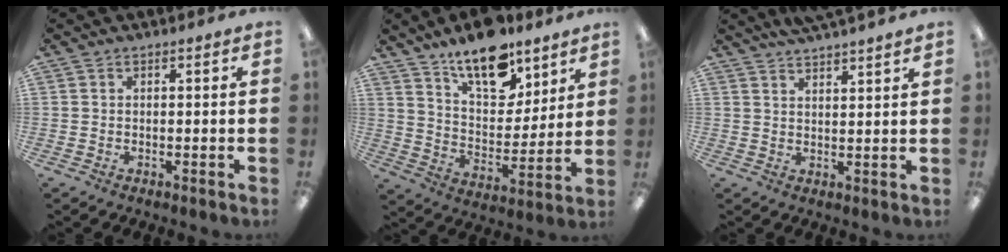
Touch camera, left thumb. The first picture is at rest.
{"total": 15.9, "force": [11.9, 7.0, 7.8], "torque": [-0.131, -0.069, 0.213]}
{"total": 3.4, "force": [3.3, -0.7, 0.4], "torque": [-0.016, -0.018, 0.061]}